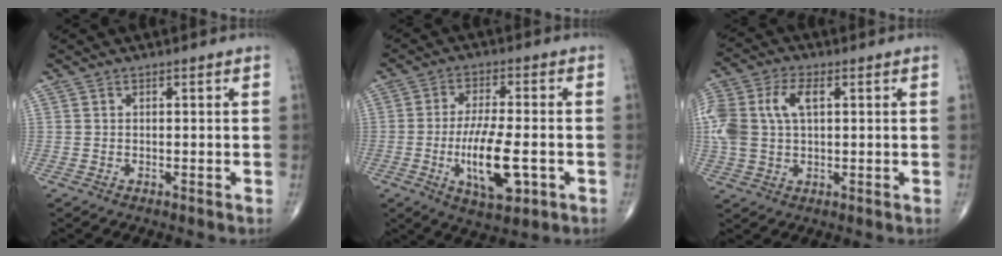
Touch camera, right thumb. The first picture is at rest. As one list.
[{"total": 12.1, "force": [-3.1, 4.2, 10.9], "torque": [-0.193, 0.000, -0.048]}, {"total": 13.9, "force": [2.8, 8.4, 10.7], "torque": [-0.271, 0.017, 0.053]}]